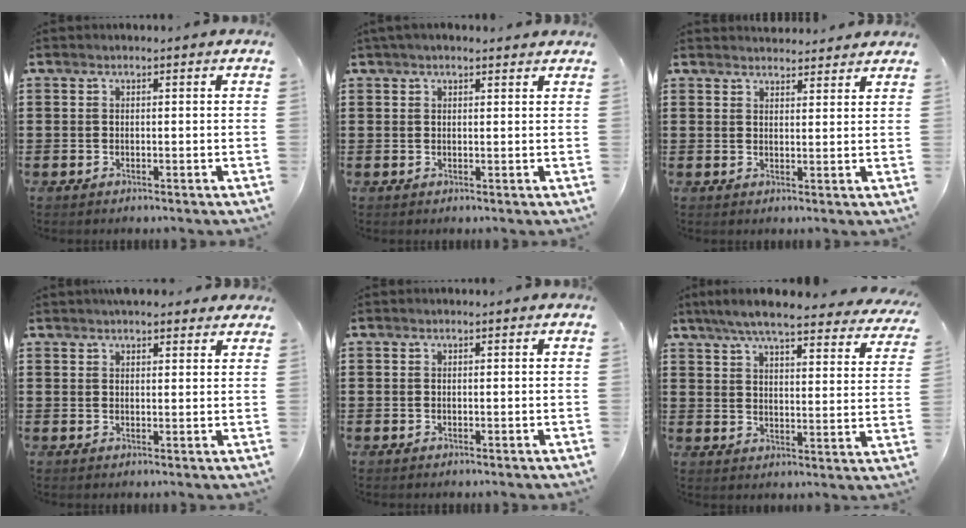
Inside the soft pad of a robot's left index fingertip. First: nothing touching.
{"total": 1.6, "force": [1.3, 0.3, 0.9], "torque": [-0.019, 0.003, 0.026]}
{"total": 2.6, "force": [2.5, 0.3, 0.0], "torque": [0.001, -0.009, 0.047]}
{"total": 3.0, "force": [2.8, 0.7, 1.0], "torque": [-0.026, 0.000, 0.052]}
{"total": 0.0}
{"total": 7.1, "force": [6.2, 0.3, 3.3], "torque": [-0.088, -0.032, 0.108]}